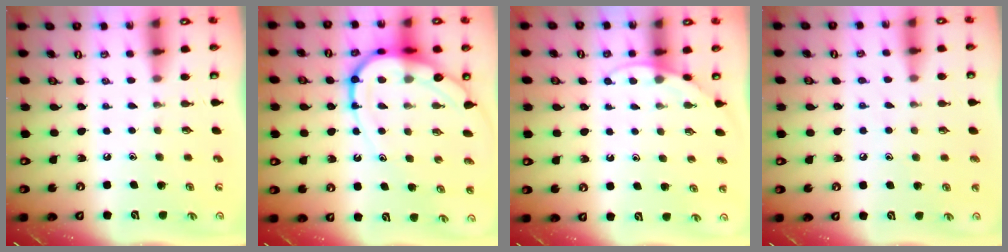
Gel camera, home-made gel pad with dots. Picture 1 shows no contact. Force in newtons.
{"total": 14.0, "press": 14.0, "slide": 1.1}
{"total": 6.4, "press": 6.4, "slide": 0.3}
{"total": 5.8, "press": 5.8, "slide": 0.6}